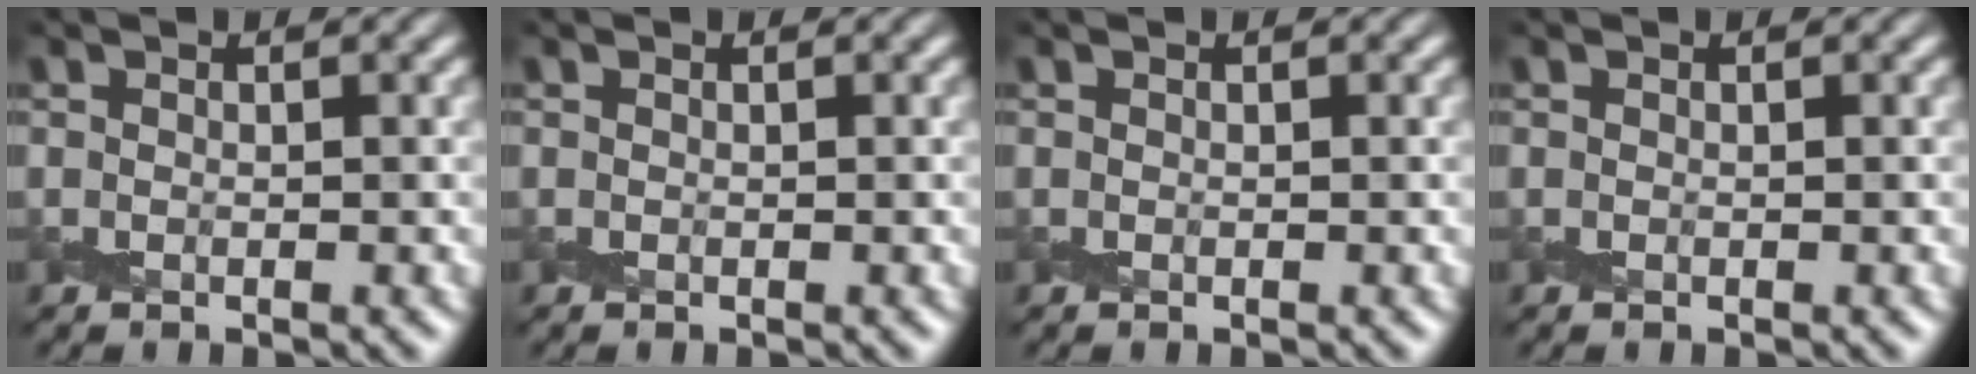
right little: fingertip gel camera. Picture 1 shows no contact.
{"total": 0.0}
{"total": 0.0}
{"total": 0.0}